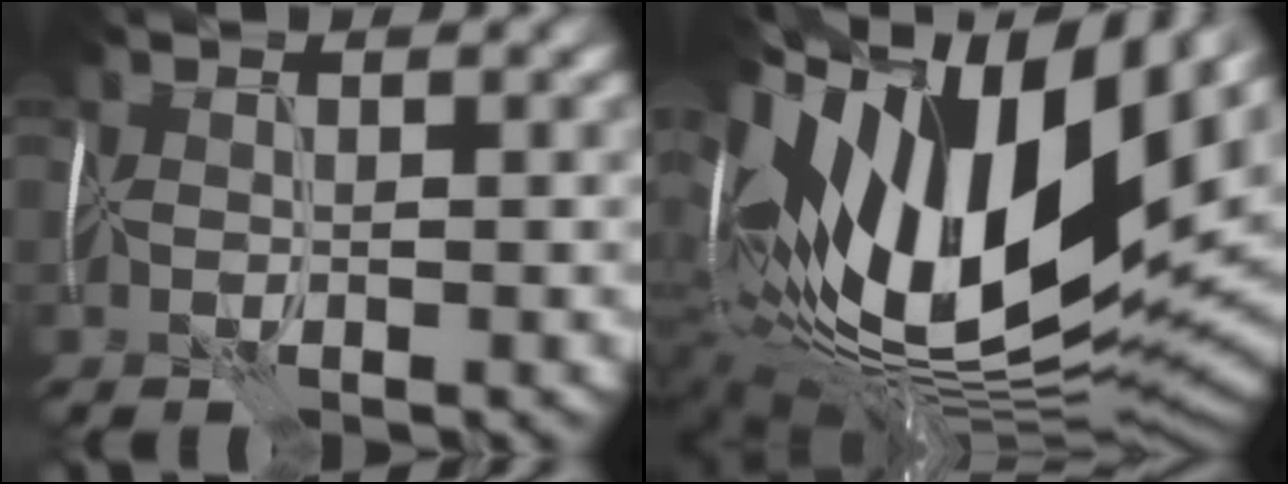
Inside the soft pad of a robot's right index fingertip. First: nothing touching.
{"total": 19.1, "force": [3.0, 8.5, 16.8], "torque": [-0.309, 0.006, 0.042]}